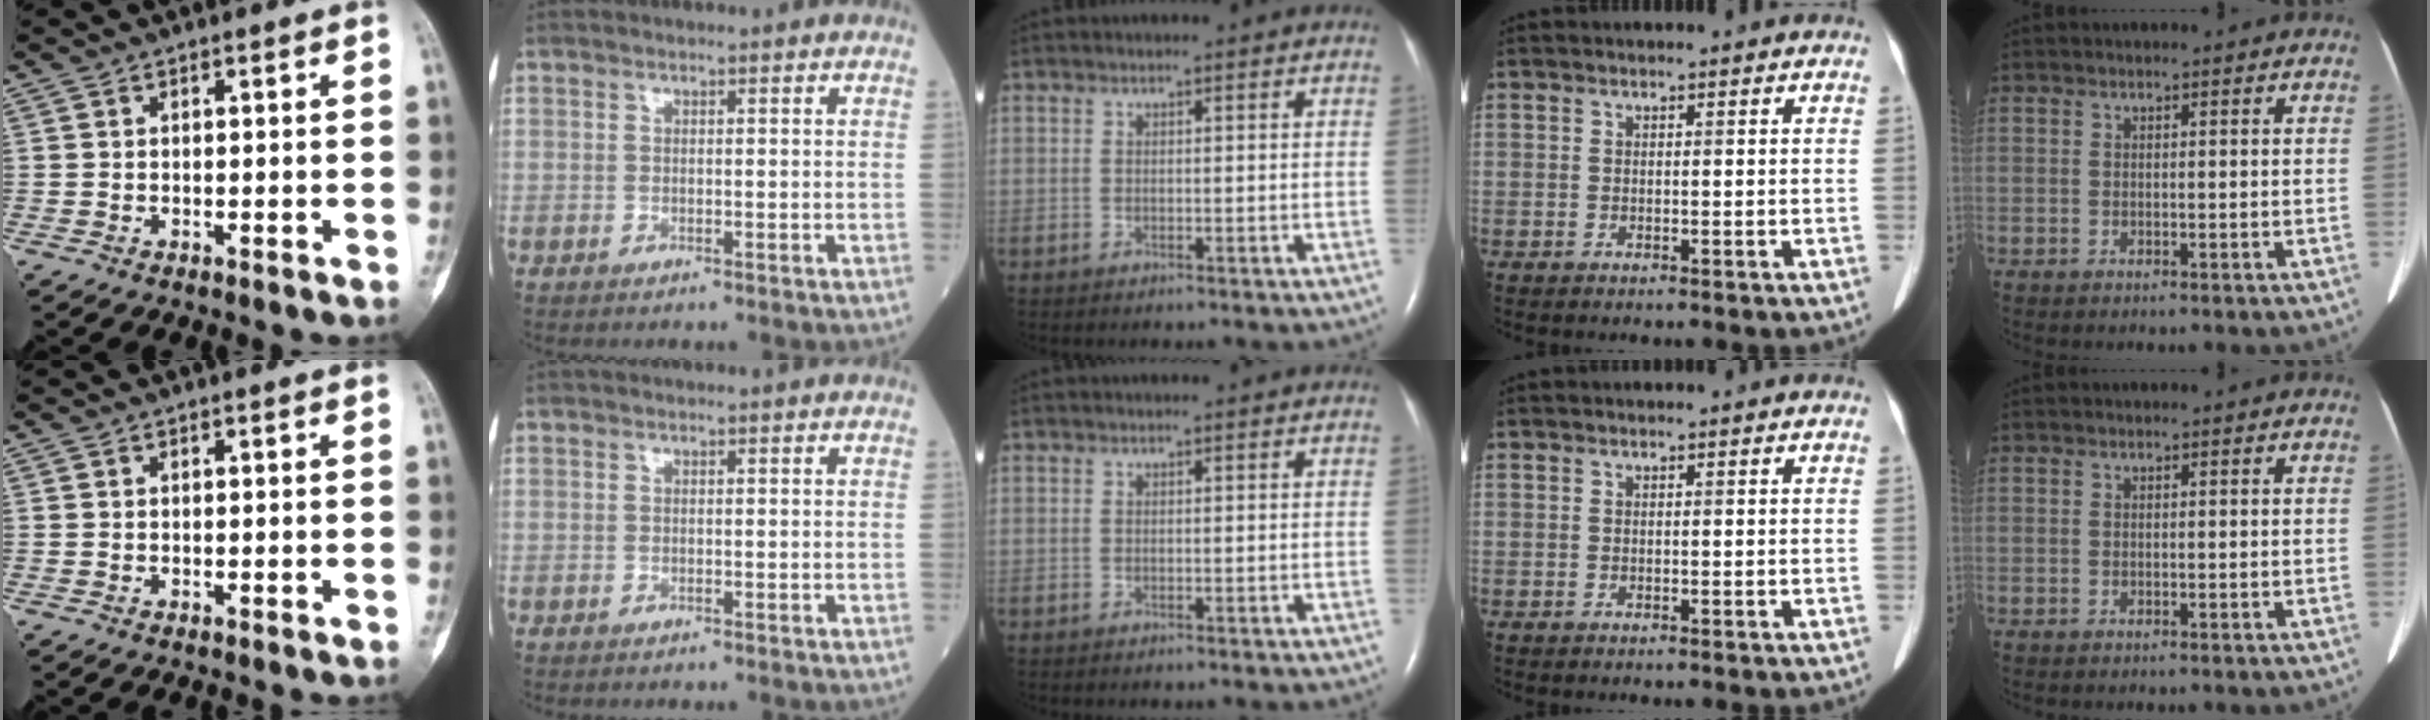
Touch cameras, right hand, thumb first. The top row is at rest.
{}